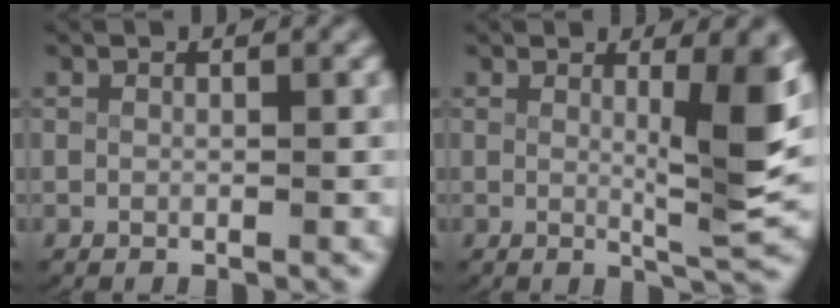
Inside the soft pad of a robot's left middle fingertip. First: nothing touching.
{"total": 5.5, "force": [0.9, 0.7, 5.4], "torque": [-0.072, -0.019, 0.020]}